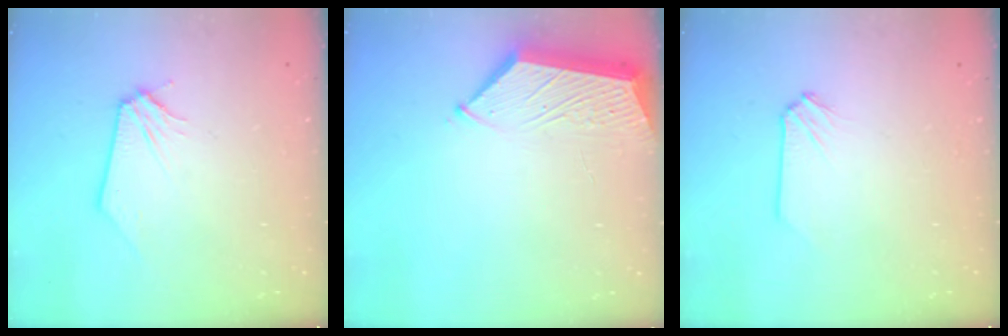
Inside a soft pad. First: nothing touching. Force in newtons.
{"total": 5.4, "press": 5.3, "slide": 0.6}
{"total": 0.0}